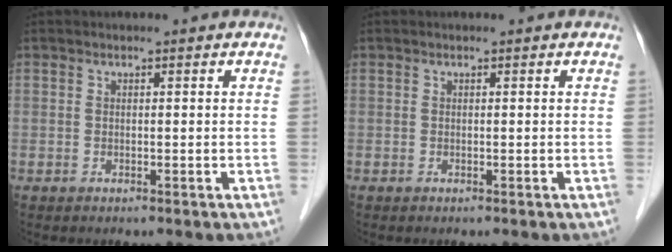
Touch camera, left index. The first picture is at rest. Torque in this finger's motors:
{"motor_torque": [-0.04, 0.07, 0.01, 0.00]}